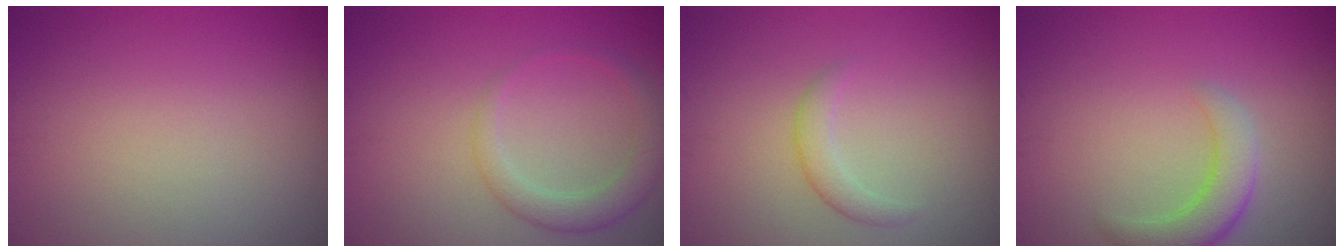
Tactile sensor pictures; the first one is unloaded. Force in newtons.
{"total": 2.8, "press": 2.8, "slide": 0.2}
{"total": 1.6, "press": 1.6, "slide": 0.1}
{"total": 3.4, "press": 3.4, "slide": 0.2}